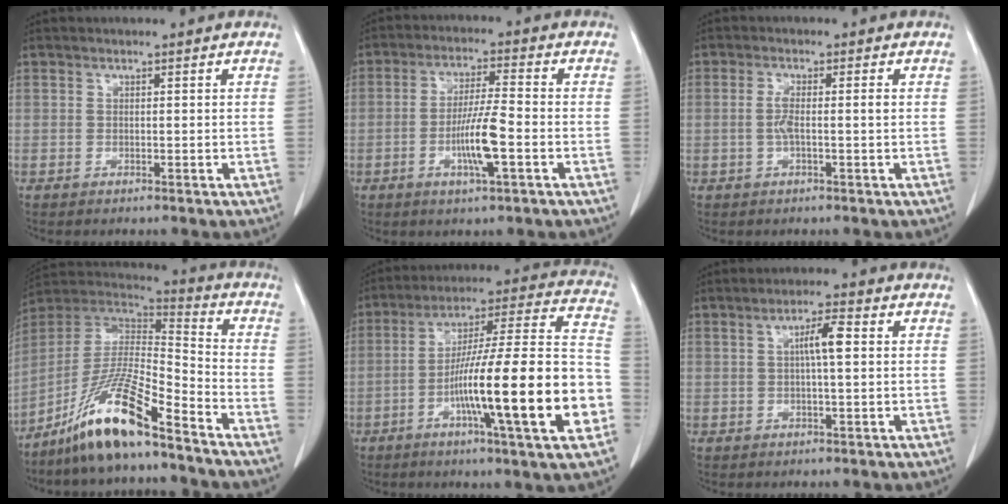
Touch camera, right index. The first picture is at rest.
{"total": 7.7, "force": [-2.3, 0.5, 7.3], "torque": [-0.140, -0.004, -0.046]}
{"total": 3.0, "force": [-0.3, 0.3, 3.0], "torque": [-0.063, 0.001, -0.006]}
{"total": 14.9, "force": [-10.5, 1.3, 10.5], "torque": [-0.202, -0.001, -0.197]}
{"total": 23.5, "force": [-6.9, 0.8, 22.4], "torque": [-0.312, 0.001, -0.113]}
{"total": 4.3, "force": [0.7, 0.4, 4.2], "torque": [-0.073, 0.007, 0.009]}